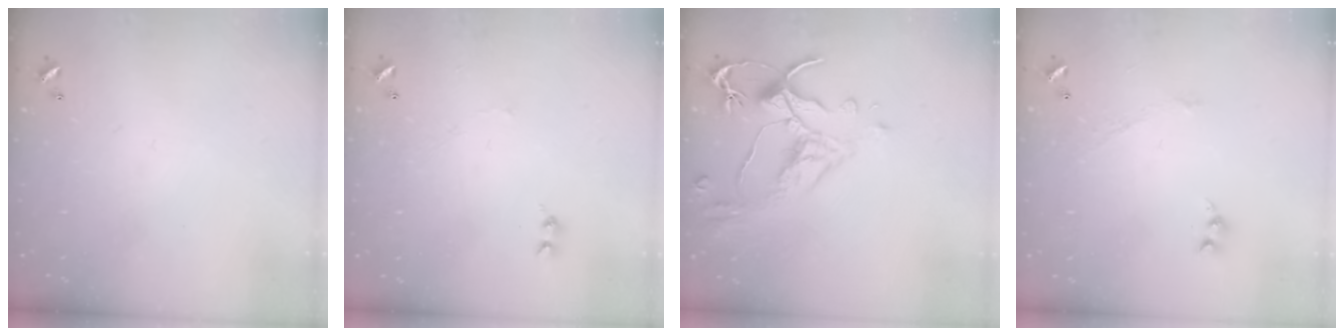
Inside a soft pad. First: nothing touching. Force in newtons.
{"total": 1.5, "press": 1.4, "slide": 0.6}
{"total": 2.6, "press": 2.2, "slide": 1.3}
{"total": 1.9, "press": 1.8, "slide": 0.4}